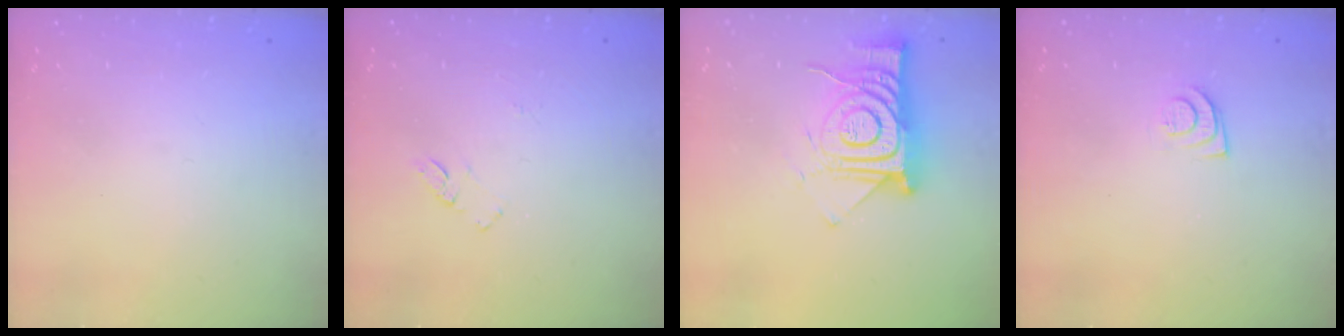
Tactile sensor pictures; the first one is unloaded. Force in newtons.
{"total": 6.2, "press": 6.2, "slide": 0.5}
{"total": 14.7, "press": 14.6, "slide": 1.2}
{"total": 7.9, "press": 7.8, "slide": 0.7}